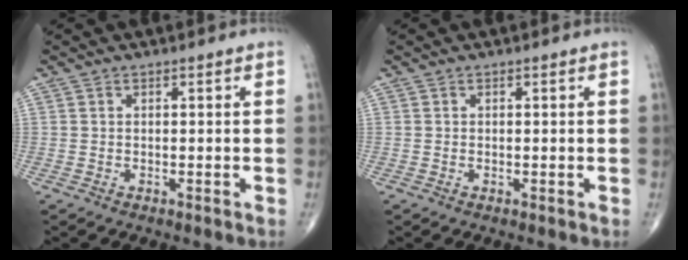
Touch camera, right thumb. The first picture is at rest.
{"total": 0.0}